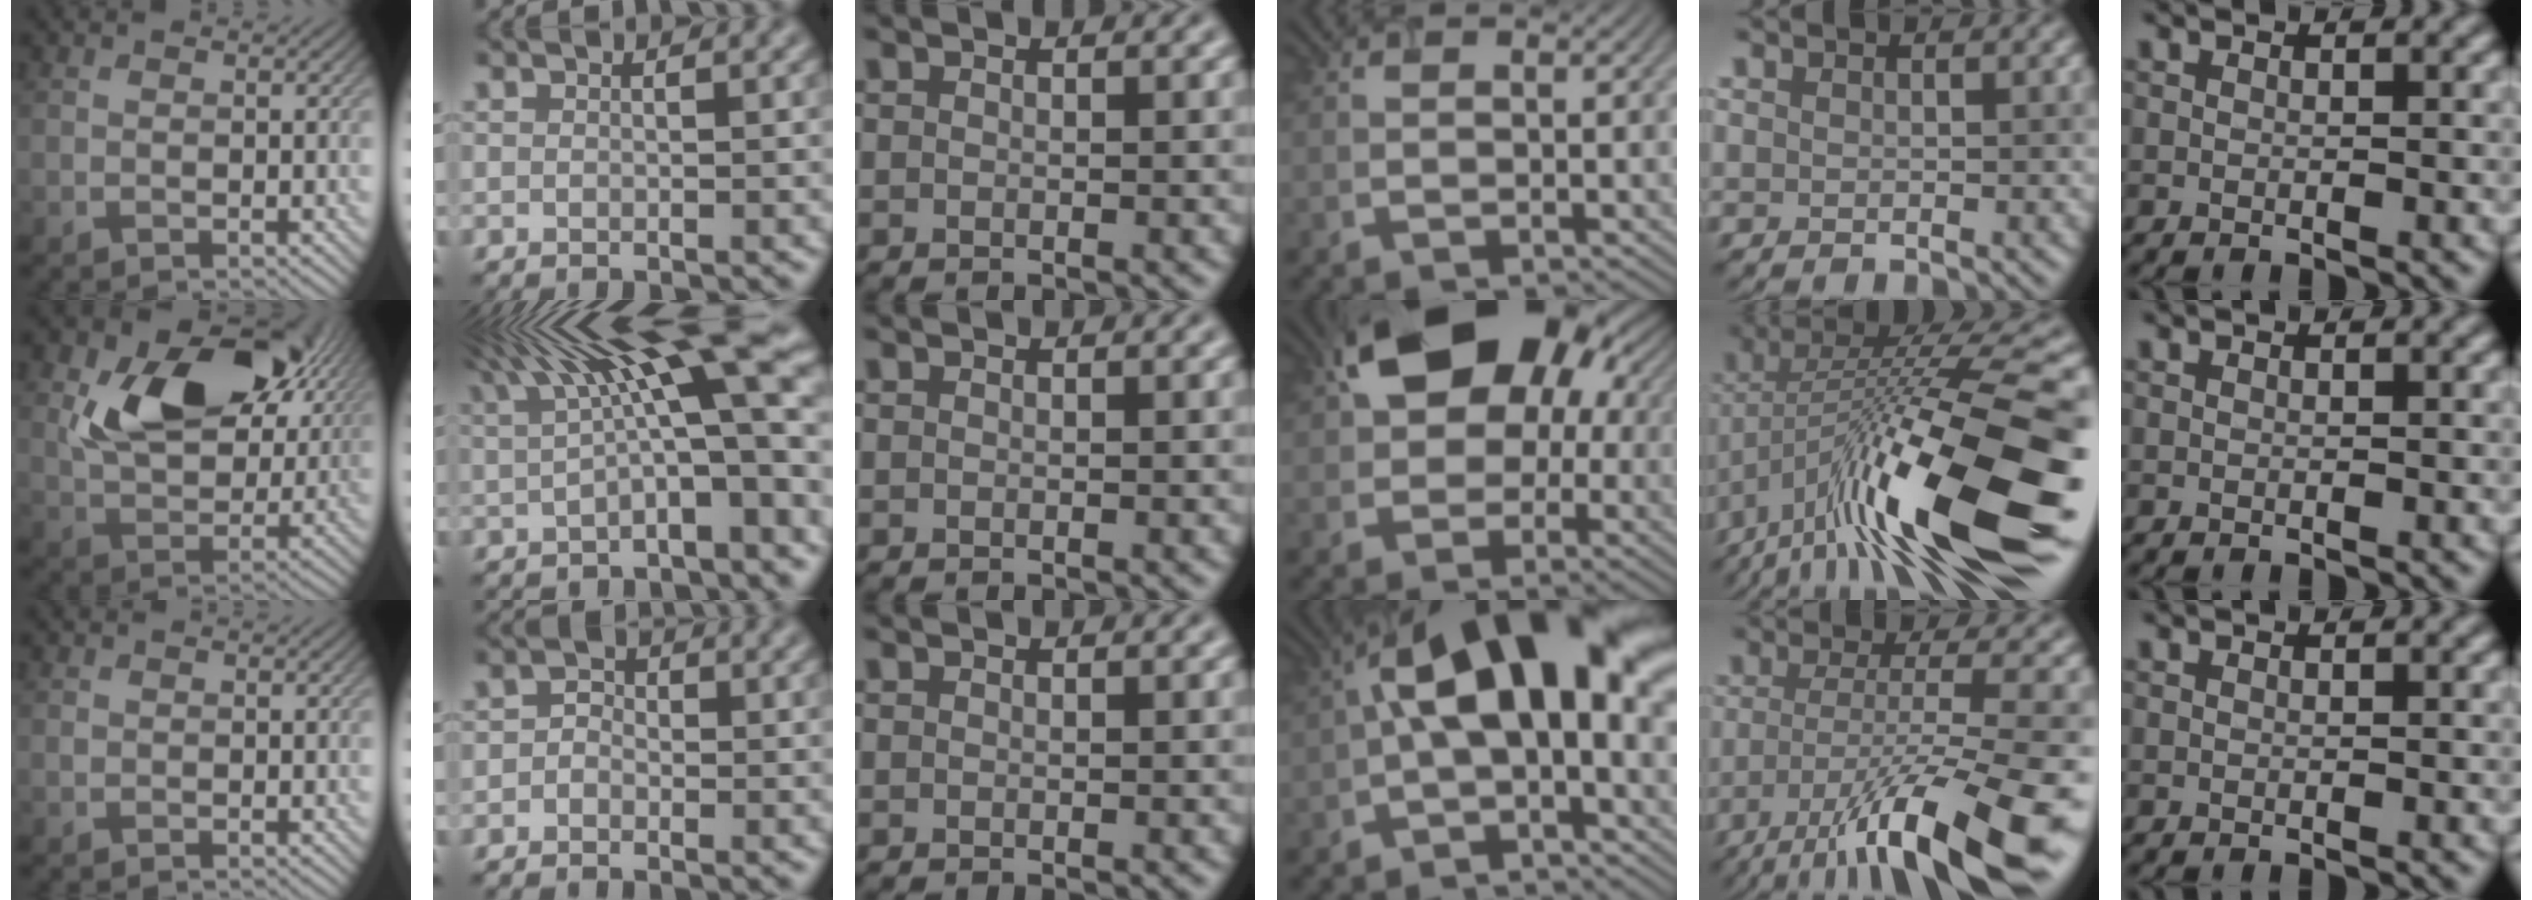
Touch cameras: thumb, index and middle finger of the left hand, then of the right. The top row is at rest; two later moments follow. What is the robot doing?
{"motion": "extract", "object": "airpods case & airpods"}